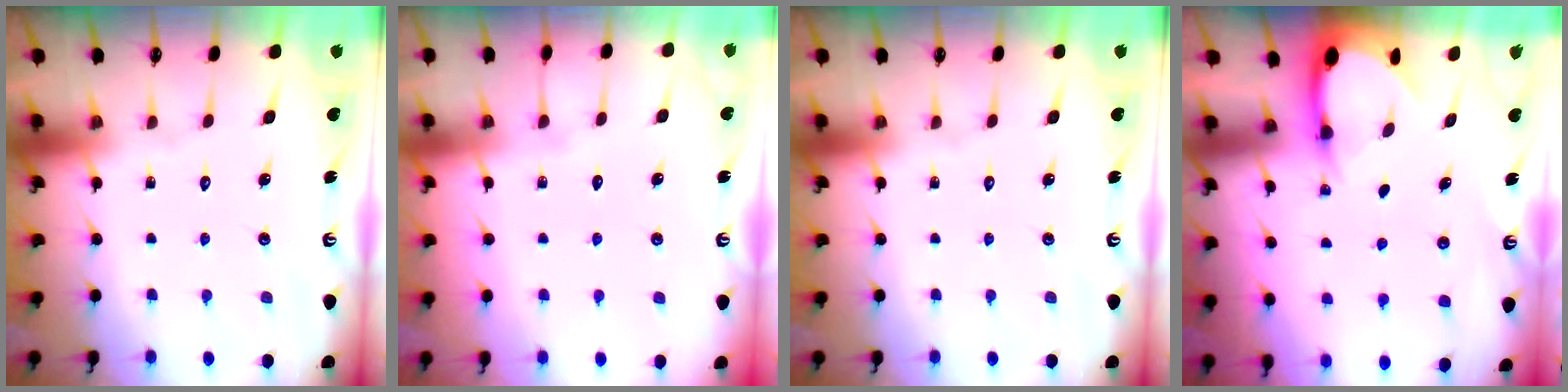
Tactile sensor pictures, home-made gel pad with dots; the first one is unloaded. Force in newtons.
{"total": 2.5, "press": 2.5, "slide": 0.4}
{"total": 0.0}
{"total": 3.4, "press": 3.4, "slide": 0.2}